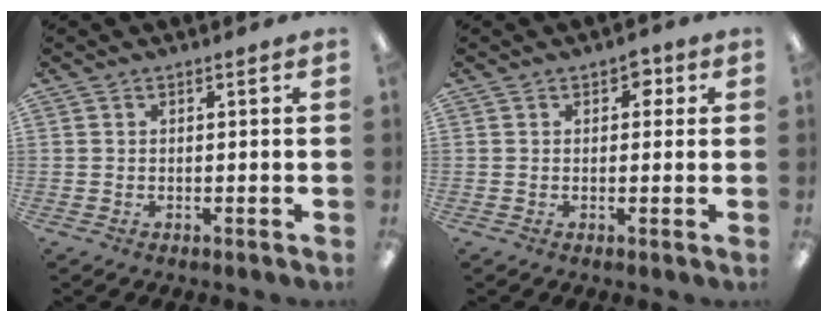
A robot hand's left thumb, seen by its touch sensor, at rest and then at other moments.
{"total": 2.8, "force": [1.0, 1.9, 1.8], "torque": [-0.014, -0.003, 0.011]}